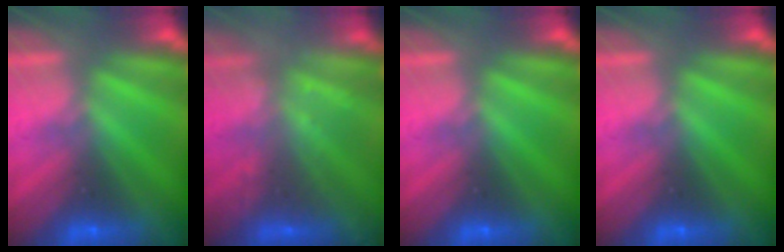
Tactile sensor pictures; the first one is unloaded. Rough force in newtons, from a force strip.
{"total": 2.2}
{"total": 0.0}
{"total": 0.0}